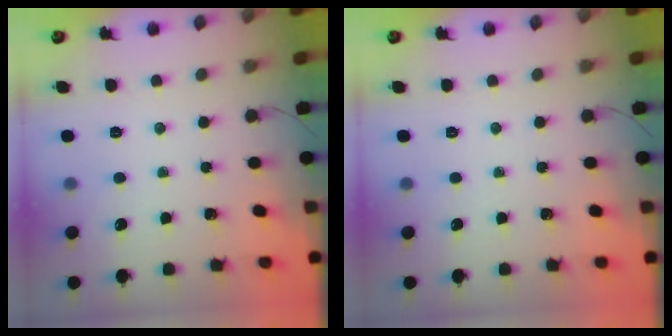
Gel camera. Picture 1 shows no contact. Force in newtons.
{"total": 0.0}